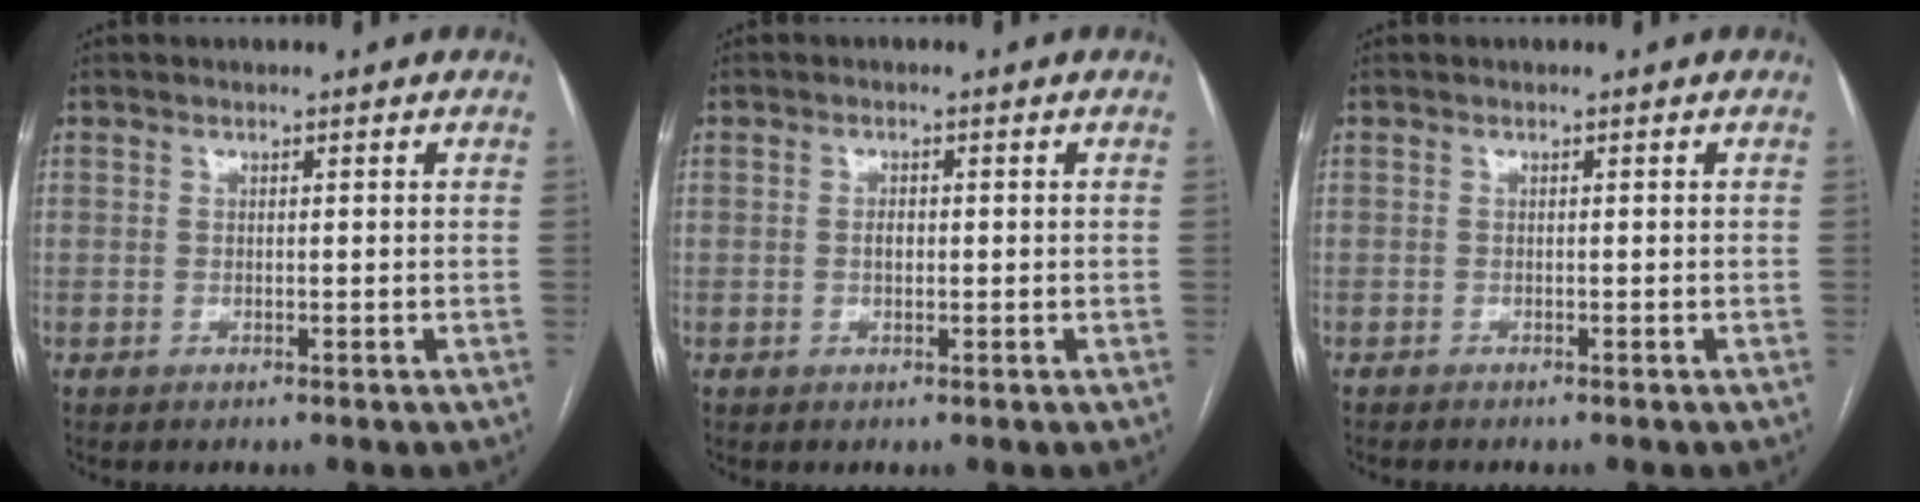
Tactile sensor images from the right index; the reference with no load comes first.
{"total": 1.2, "force": [-0.1, 0.7, 1.0], "torque": [-0.018, 0.002, -0.001]}
{"total": 1.1, "force": [-1.0, 0.2, 0.4], "torque": [-0.011, -0.004, -0.013]}